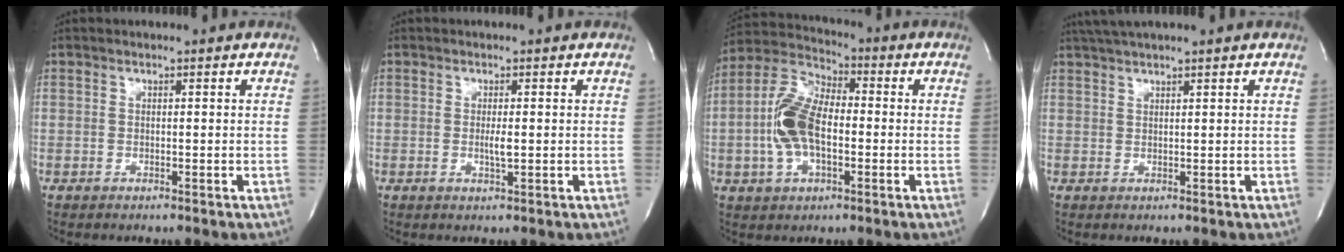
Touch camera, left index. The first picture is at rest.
{"total": 1.5, "force": [-0.2, 0.0, 1.5], "torque": [-0.037, -0.009, 0.001]}
{"total": 11.4, "force": [-1.6, 5.6, 9.8], "torque": [-0.224, 0.015, -0.031]}
{"total": 6.4, "force": [5.5, -0.6, 3.1], "torque": [-0.053, 0.035, 0.087]}